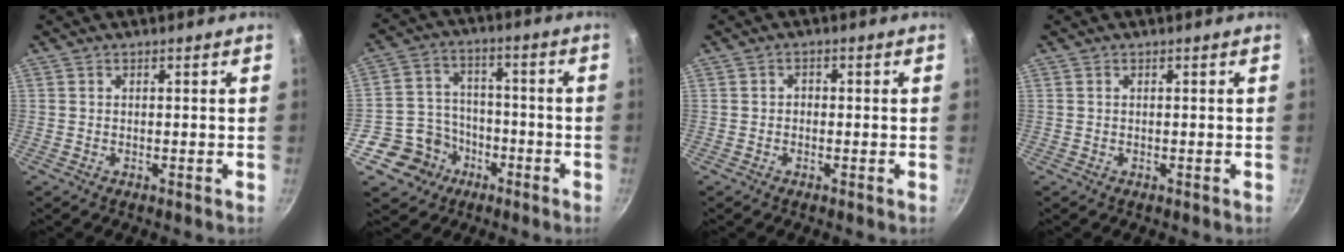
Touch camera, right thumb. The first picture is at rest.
{"total": 10.3, "force": [-4.9, 8.8, 2.5], "torque": [-0.014, 0.050, -0.082]}
{"total": 1.2, "force": [-0.2, 1.0, 0.6], "torque": [-0.009, 0.005, -0.006]}
{"total": 0.0}